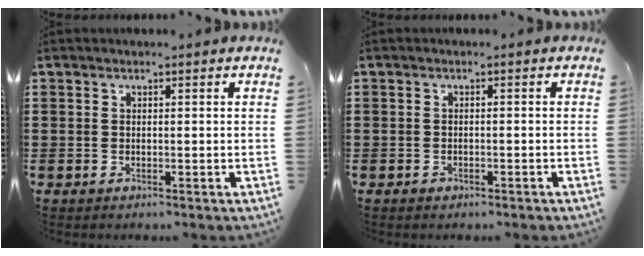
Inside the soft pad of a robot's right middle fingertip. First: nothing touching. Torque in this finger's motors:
{"motor_torque": [-0.14, -0.07, 0.02, 0.01]}